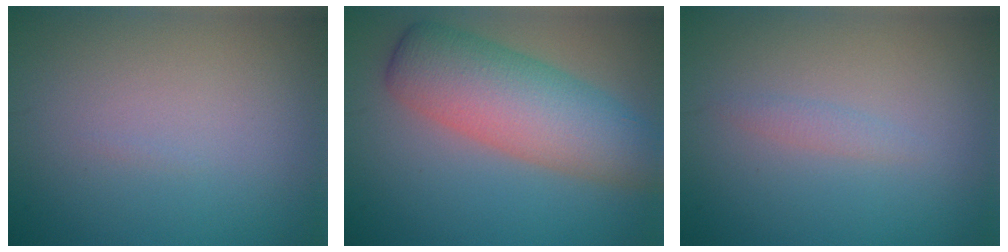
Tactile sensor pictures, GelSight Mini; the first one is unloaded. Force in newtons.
{"total": 7.5, "press": 7.5, "slide": 0.3}
{"total": 0.9, "press": 0.9, "slide": 0.0}